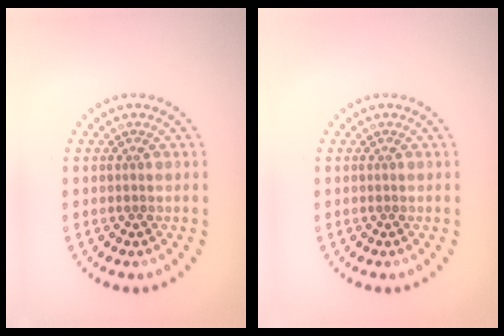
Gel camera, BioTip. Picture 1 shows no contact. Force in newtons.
{"total": 0.0}